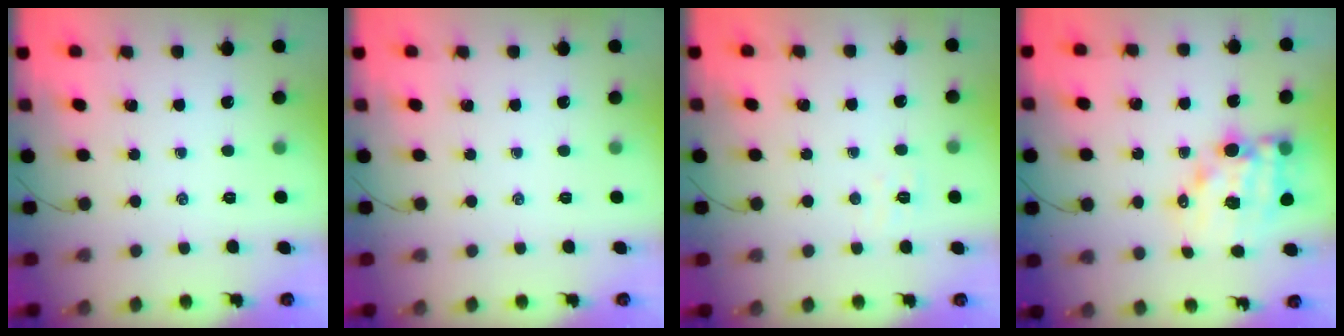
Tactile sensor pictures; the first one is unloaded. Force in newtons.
{"total": 0.0}
{"total": 4.7, "press": 4.5, "slide": 1.1}
{"total": 12.0, "press": 11.5, "slide": 3.3}